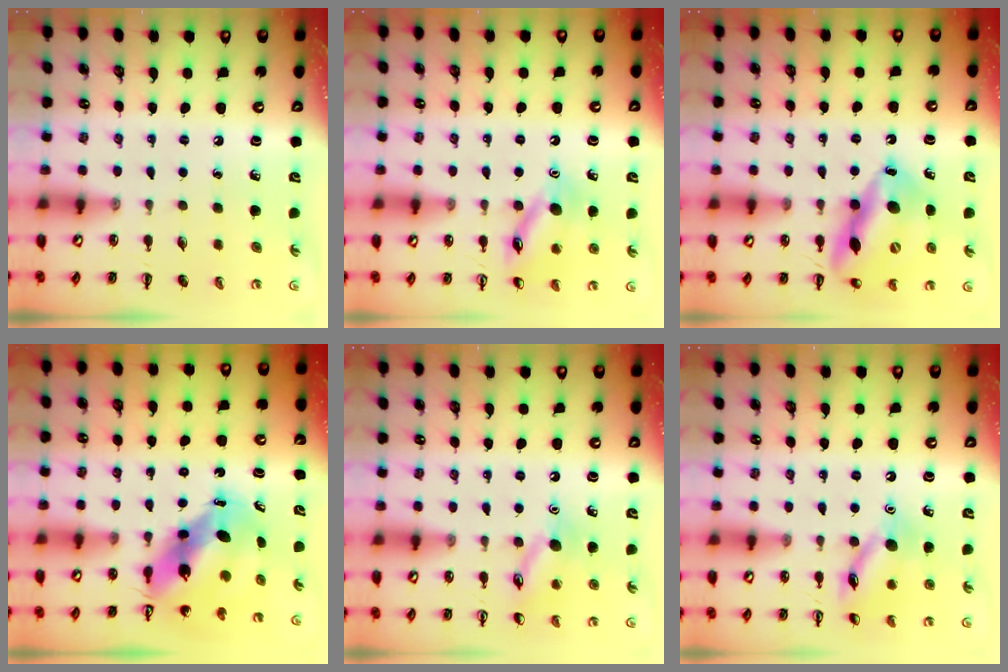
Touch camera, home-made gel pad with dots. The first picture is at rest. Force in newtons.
{"total": 12.5, "press": 12.5, "slide": 1.1}
{"total": 17.5, "press": 17.1, "slide": 4.0}
{"total": 8.8, "press": 8.5, "slide": 2.4}
{"total": 11.1, "press": 11.1, "slide": 1.0}
{"total": 12.3, "press": 12.3, "slide": 0.7}